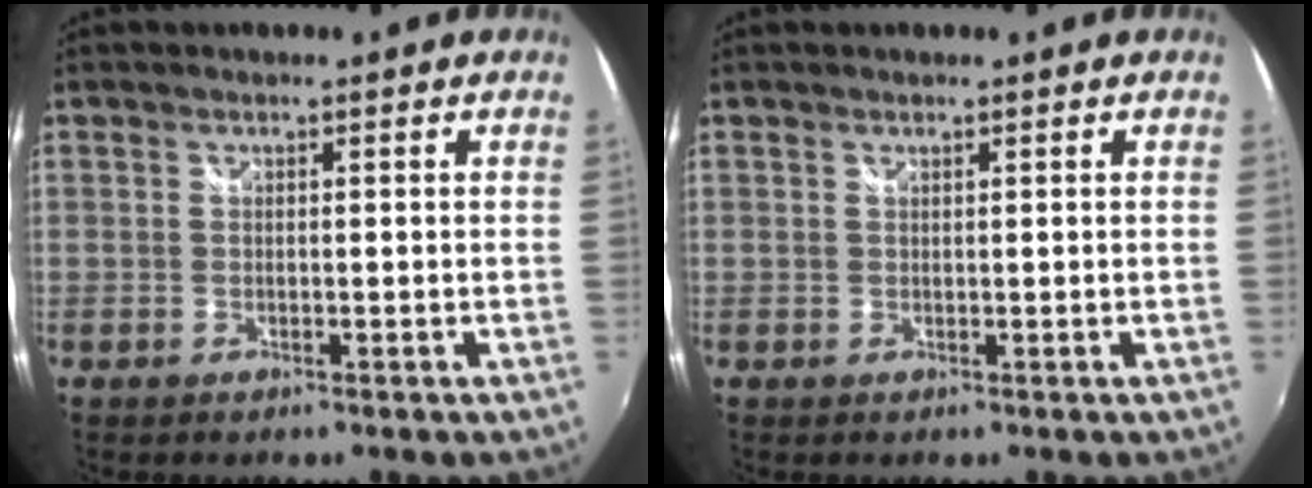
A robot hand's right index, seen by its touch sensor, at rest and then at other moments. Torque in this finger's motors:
{"motor_torque": [0.11, 0.02, 0.05, 0.01]}